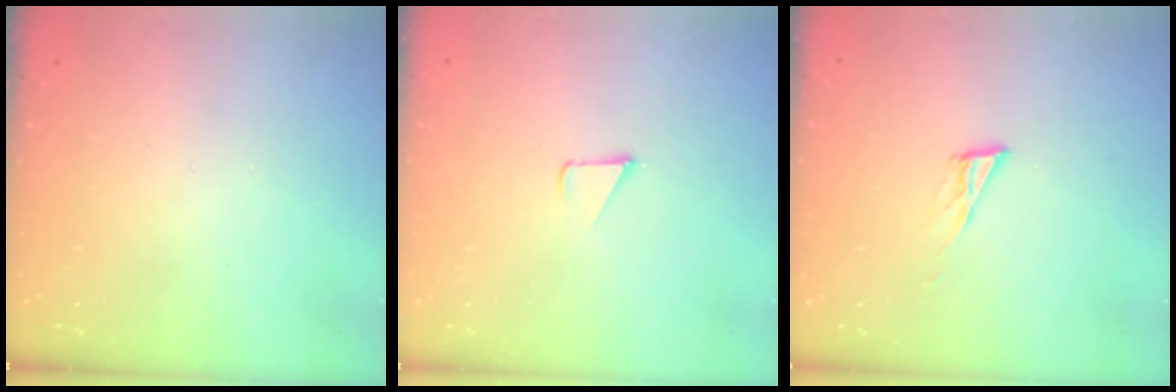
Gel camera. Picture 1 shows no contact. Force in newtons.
{"total": 1.8, "press": 1.7, "slide": 0.1}
{"total": 7.0, "press": 6.9, "slide": 0.9}